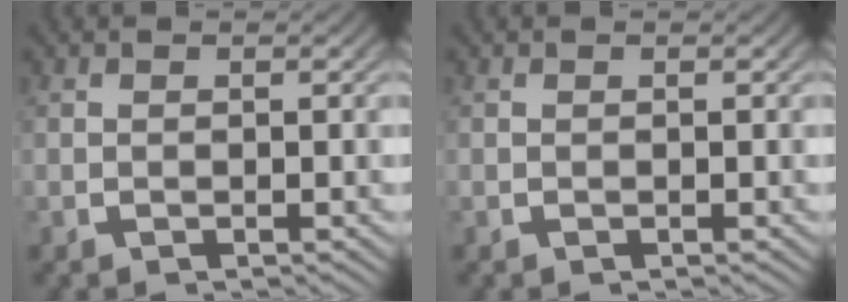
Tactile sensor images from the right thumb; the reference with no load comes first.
{"total": 0.0}